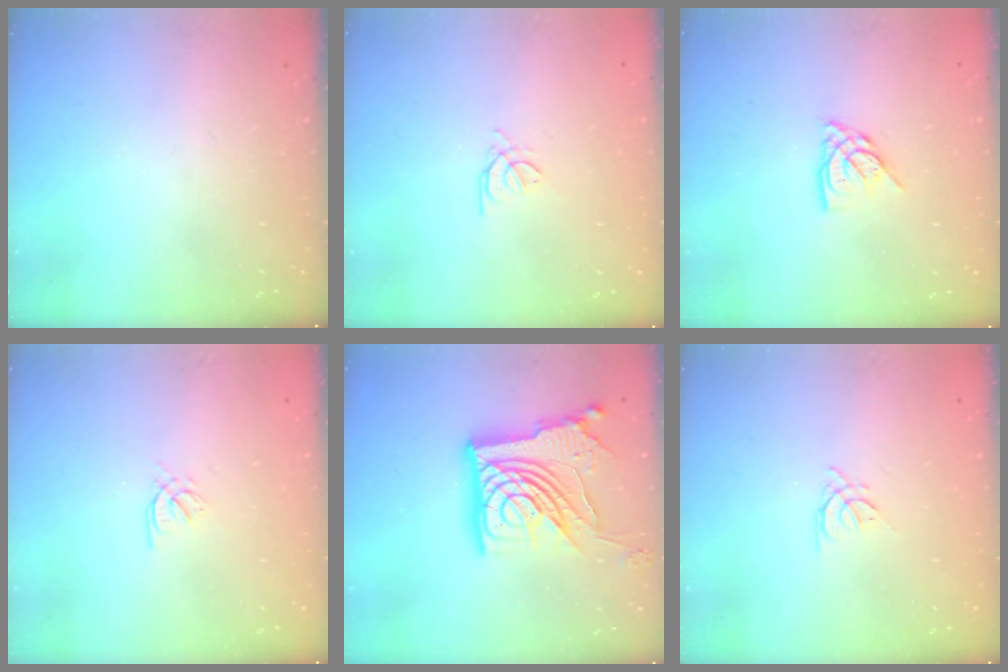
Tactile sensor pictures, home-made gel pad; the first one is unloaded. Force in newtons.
{"total": 1.4, "press": 1.3, "slide": 0.3}
{"total": 6.4, "press": 6.4, "slide": 0.7}
{"total": 2.1, "press": 2.0, "slide": 0.5}
{"total": 22.5, "press": 22.4, "slide": 2.7}
{"total": 2.5, "press": 2.4, "slide": 0.5}